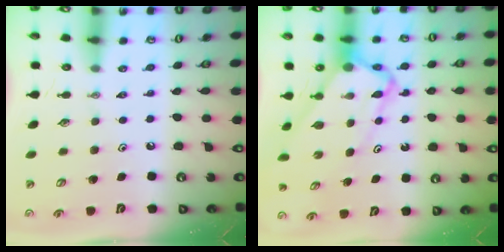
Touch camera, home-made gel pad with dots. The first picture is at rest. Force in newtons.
{"total": 8.1, "press": 8.1, "slide": 0.6}